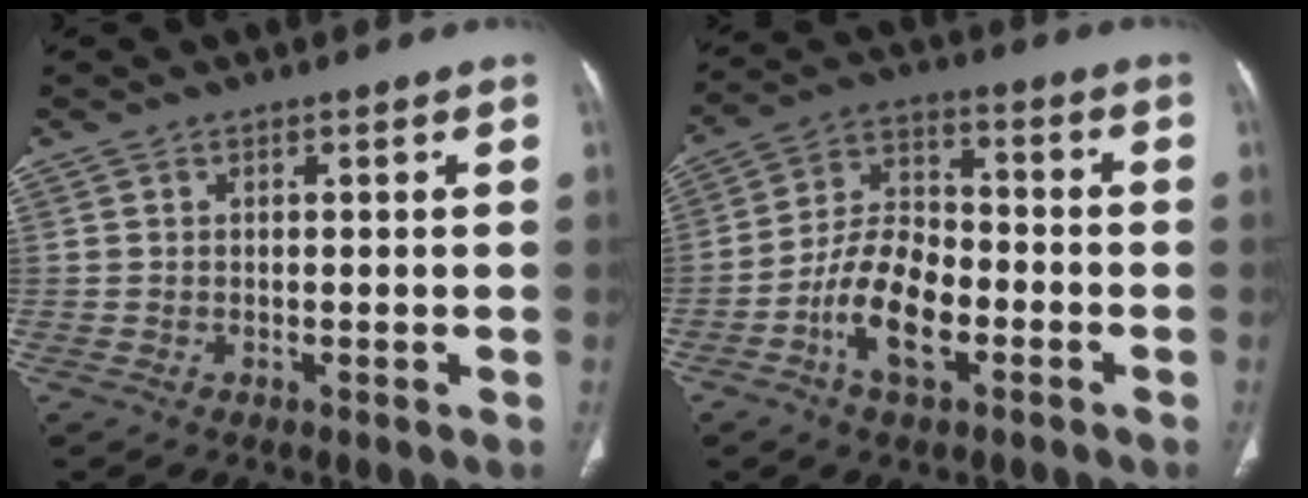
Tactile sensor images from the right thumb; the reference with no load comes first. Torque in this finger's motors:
{"motor_torque": [0.02, 0.53, 0.52, 0.36, 0.13]}